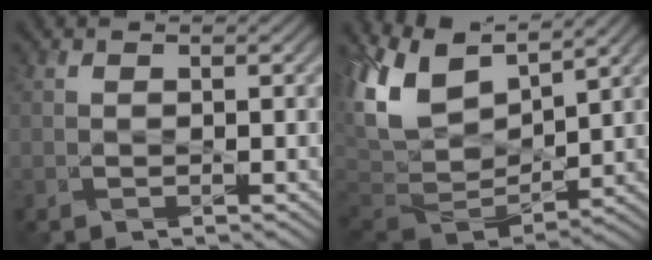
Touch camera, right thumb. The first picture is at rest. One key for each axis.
{"total": 11.2, "fx": 4.4, "fy": 6.5, "fz": 8.0, "tx": -0.205, "ty": 0.007, "tz": 0.080}